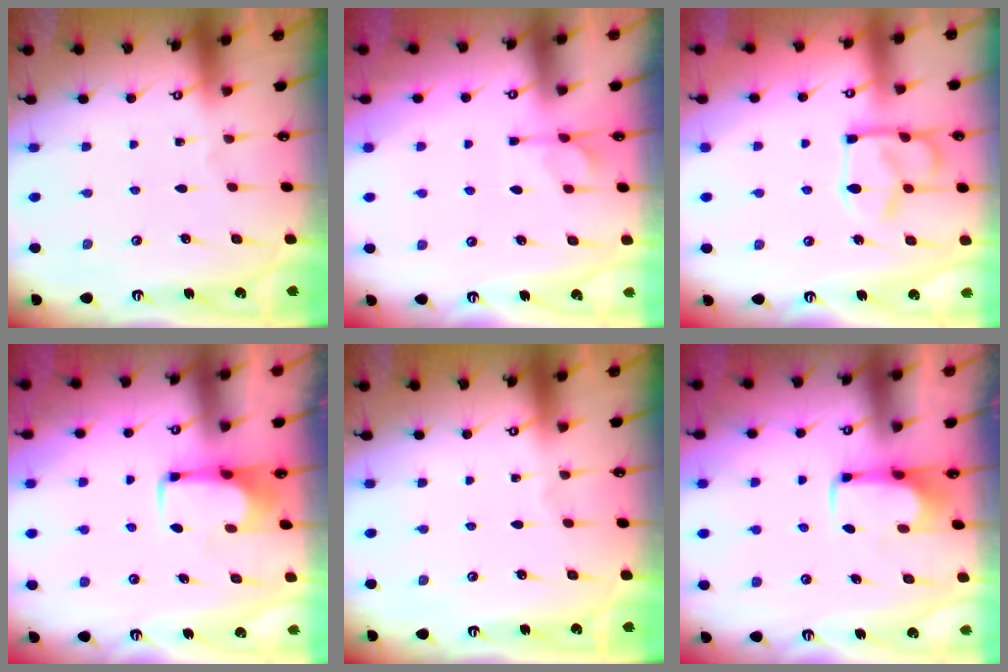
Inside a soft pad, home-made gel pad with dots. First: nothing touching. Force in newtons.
{"total": 5.0, "press": 4.8, "slide": 1.4}
{"total": 14.4, "press": 14.3, "slide": 1.2}
{"total": 1.6, "press": 1.6, "slide": 0.2}
{"total": 0.0}
{"total": 2.2, "press": 2.1, "slide": 0.4}